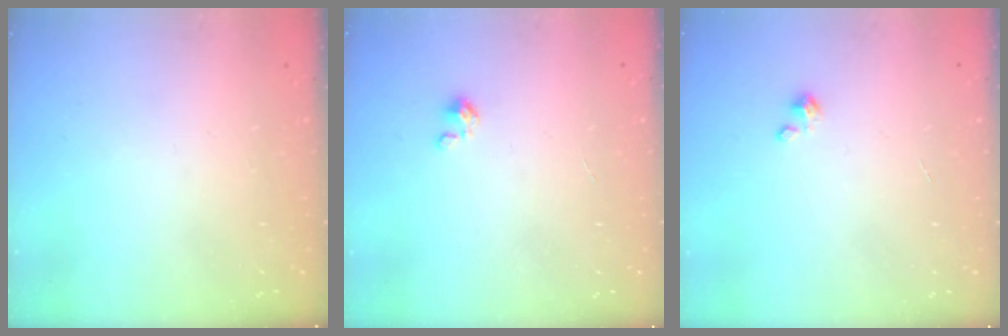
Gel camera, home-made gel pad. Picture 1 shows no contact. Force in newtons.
{"total": 0.0}
{"total": 2.3, "press": 2.3, "slide": 0.2}